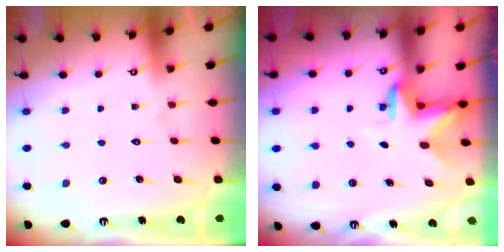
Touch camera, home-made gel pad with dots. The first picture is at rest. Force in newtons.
{"total": 3.4, "press": 3.4, "slide": 0.1}